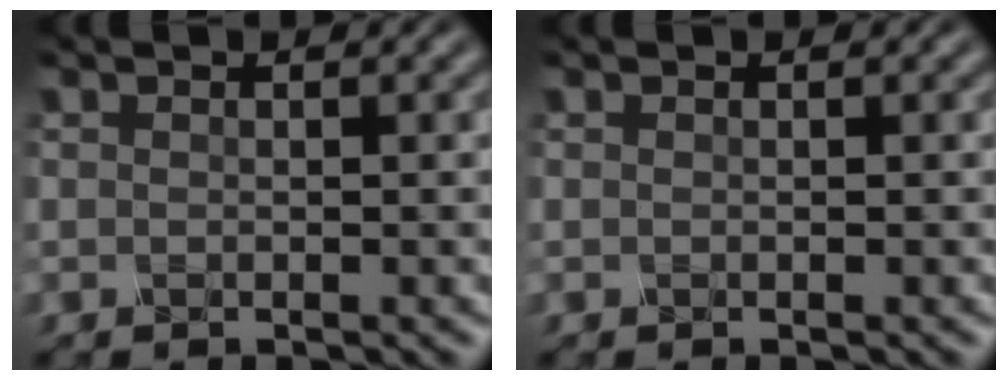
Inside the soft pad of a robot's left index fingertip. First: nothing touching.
{"total": 0.0}